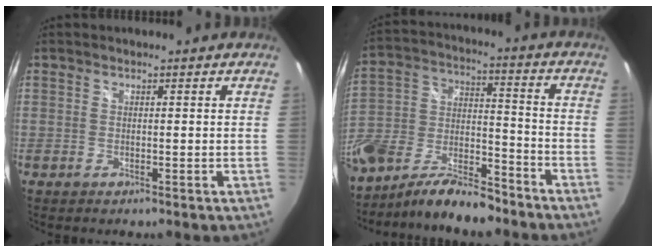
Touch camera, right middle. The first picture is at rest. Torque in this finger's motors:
{"motor_torque": [1.09, -1.05, 0.46, 0.21]}